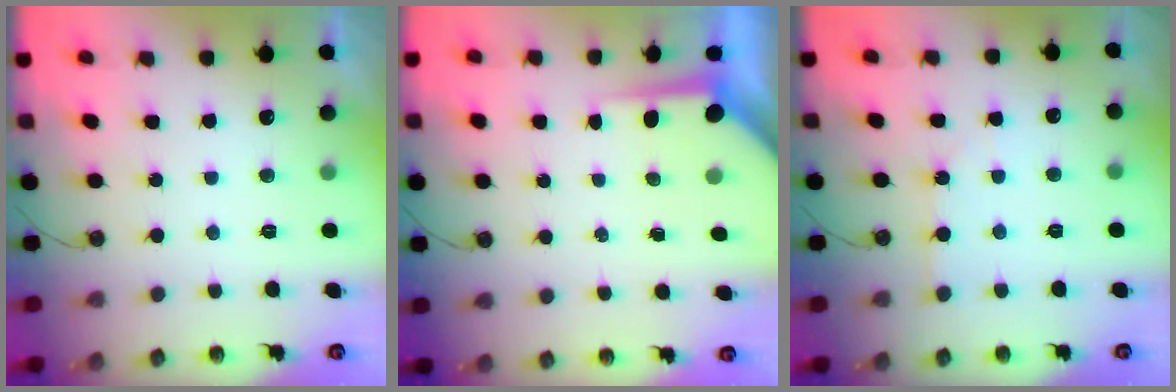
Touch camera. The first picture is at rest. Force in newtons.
{"total": 5.0, "press": 5.0, "slide": 0.4}
{"total": 2.0, "press": 2.0, "slide": 0.2}